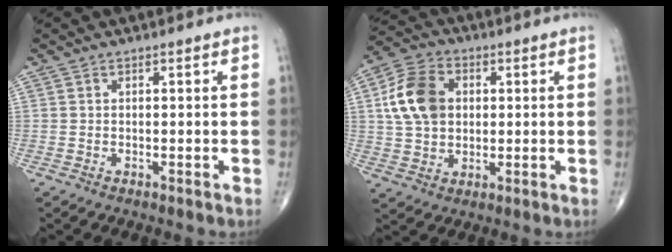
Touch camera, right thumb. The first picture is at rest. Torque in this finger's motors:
{"motor_torque": [1.21, 2.02, 0.16, 0.07, 0.36]}